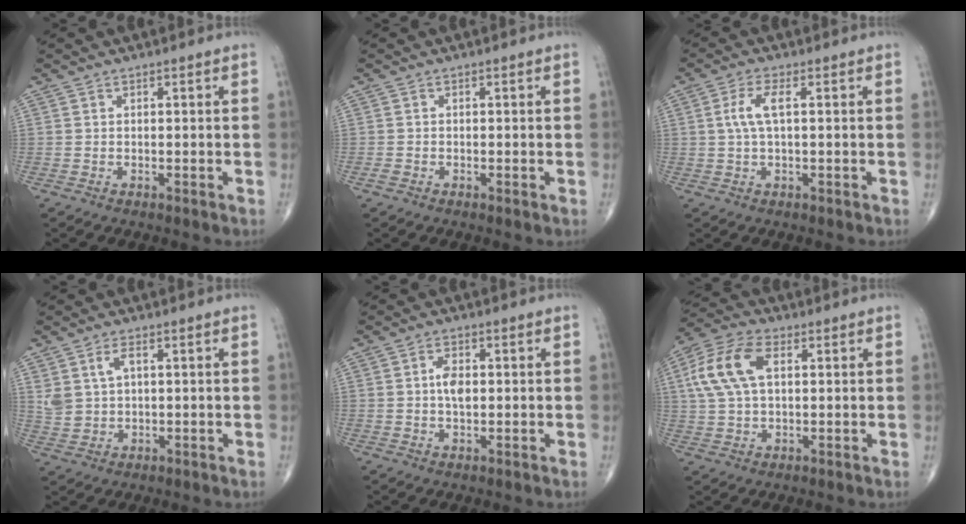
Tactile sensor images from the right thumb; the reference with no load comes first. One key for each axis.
{"total": 0.9, "fx": -0.5, "fy": 0.4, "fz": 0.6, "tx": -0.015, "ty": -0.003, "tz": -0.012}
{"total": 4.4, "fx": 0.6, "fy": 1.8, "fz": 4.0, "tx": -0.095, "ty": 0.009, "tz": 0.009}
{"total": 5.2, "fx": 1.8, "fy": 3.1, "fz": 3.8, "tx": -0.073, "ty": -0.004, "tz": 0.042}
{"total": 3.9, "fx": 0.3, "fy": 2.1, "fz": 3.2, "tx": -0.057, "ty": 0.002, "tz": 0.004}
{"total": 12.1, "fx": 2.9, "fy": 6.9, "fz": 9.5, "tx": -0.202, "ty": 0.019, "tz": 0.051}